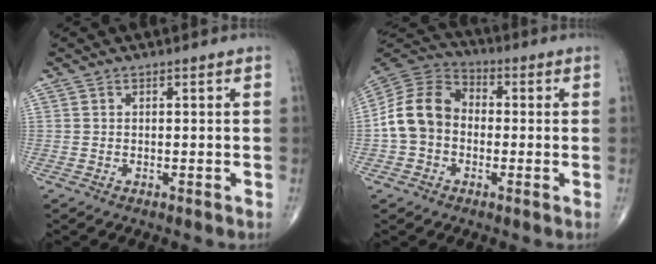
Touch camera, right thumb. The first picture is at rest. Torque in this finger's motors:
{"motor_torque": [-0.52, 0.68, 0.19, -0.02, 0.29]}